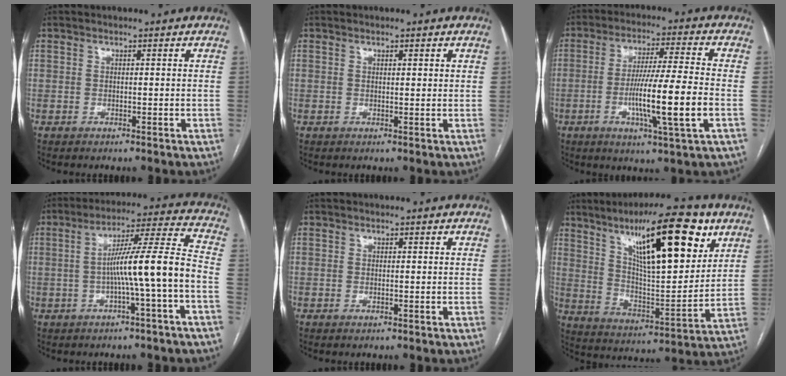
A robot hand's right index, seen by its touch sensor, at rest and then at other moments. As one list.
[{"total": 1.1, "force": [0.7, 0.2, 0.9], "torque": [-0.018, -0.001, 0.009]}, {"total": 12.6, "force": [-3.0, -0.4, 12.2], "torque": [-0.220, -0.012, -0.059]}, {"total": 11.5, "force": [-2.6, -1.0, 11.1], "torque": [-0.182, 0.022, -0.042]}, {"total": 0.0}, {"total": 21.2, "force": [11.2, 4.6, 17.5], "torque": [-0.279, 0.012, 0.187]}]